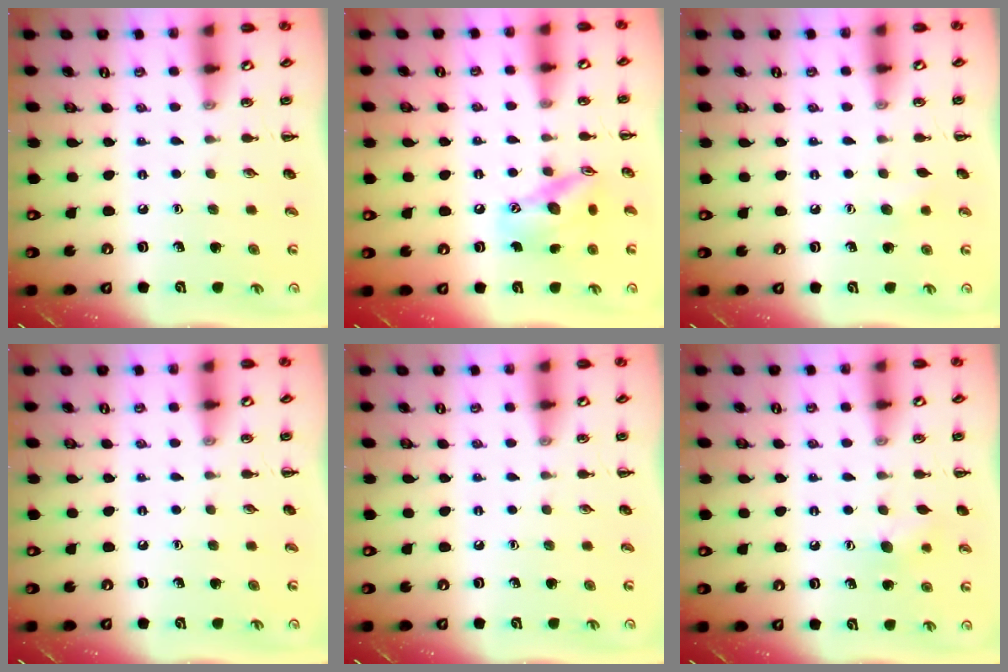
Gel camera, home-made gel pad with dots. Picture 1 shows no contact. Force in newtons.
{"total": 13.9, "press": 13.6, "slide": 2.7}
{"total": 5.1, "press": 4.9, "slide": 1.3}
{"total": 0.0}
{"total": 0.0}
{"total": 6.5, "press": 6.4, "slide": 1.2}